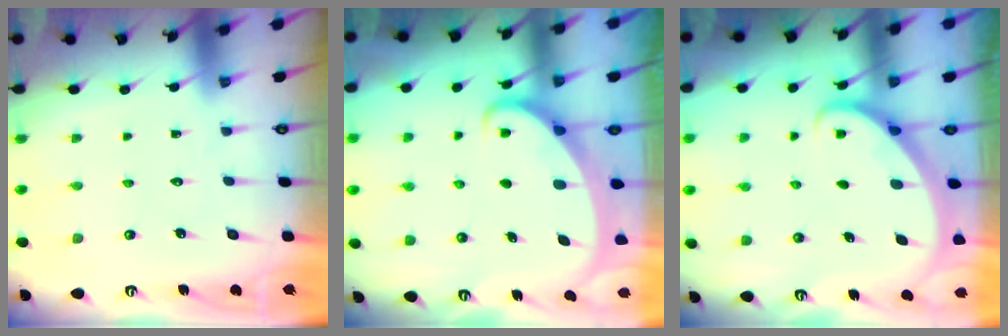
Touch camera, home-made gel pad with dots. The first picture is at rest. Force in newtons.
{"total": 2.4, "press": 2.4, "slide": 0.4}
{"total": 2.8, "press": 2.8, "slide": 0.2}